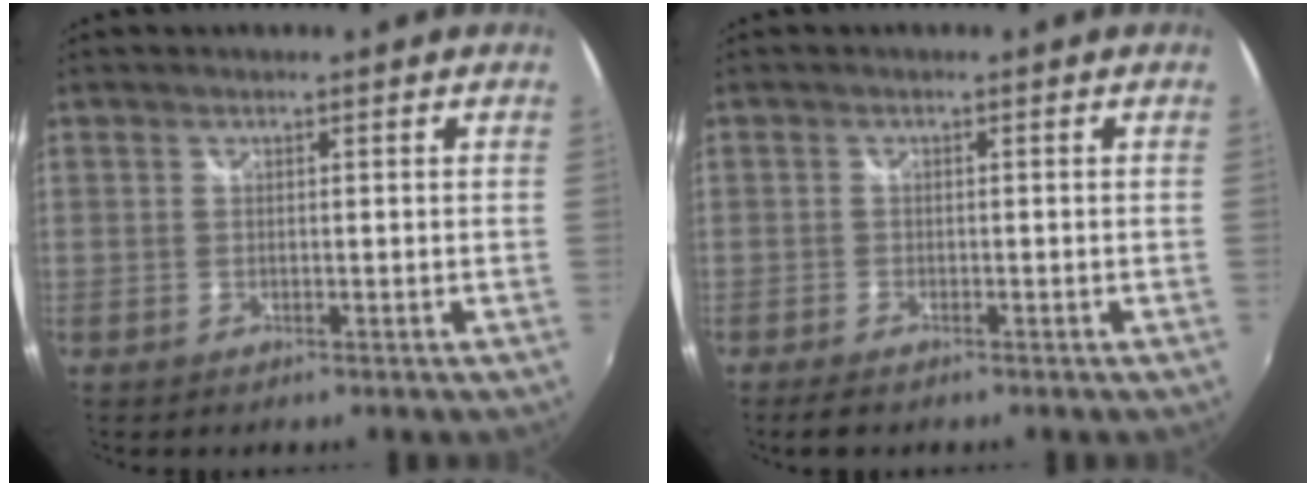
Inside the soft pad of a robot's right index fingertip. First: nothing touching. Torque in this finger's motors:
{"motor_torque": [0.17, -0.14, 0.10, 0.01]}